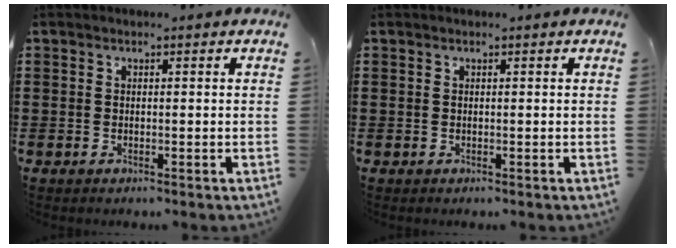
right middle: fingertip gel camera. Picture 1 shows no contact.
{"total": 0.0}